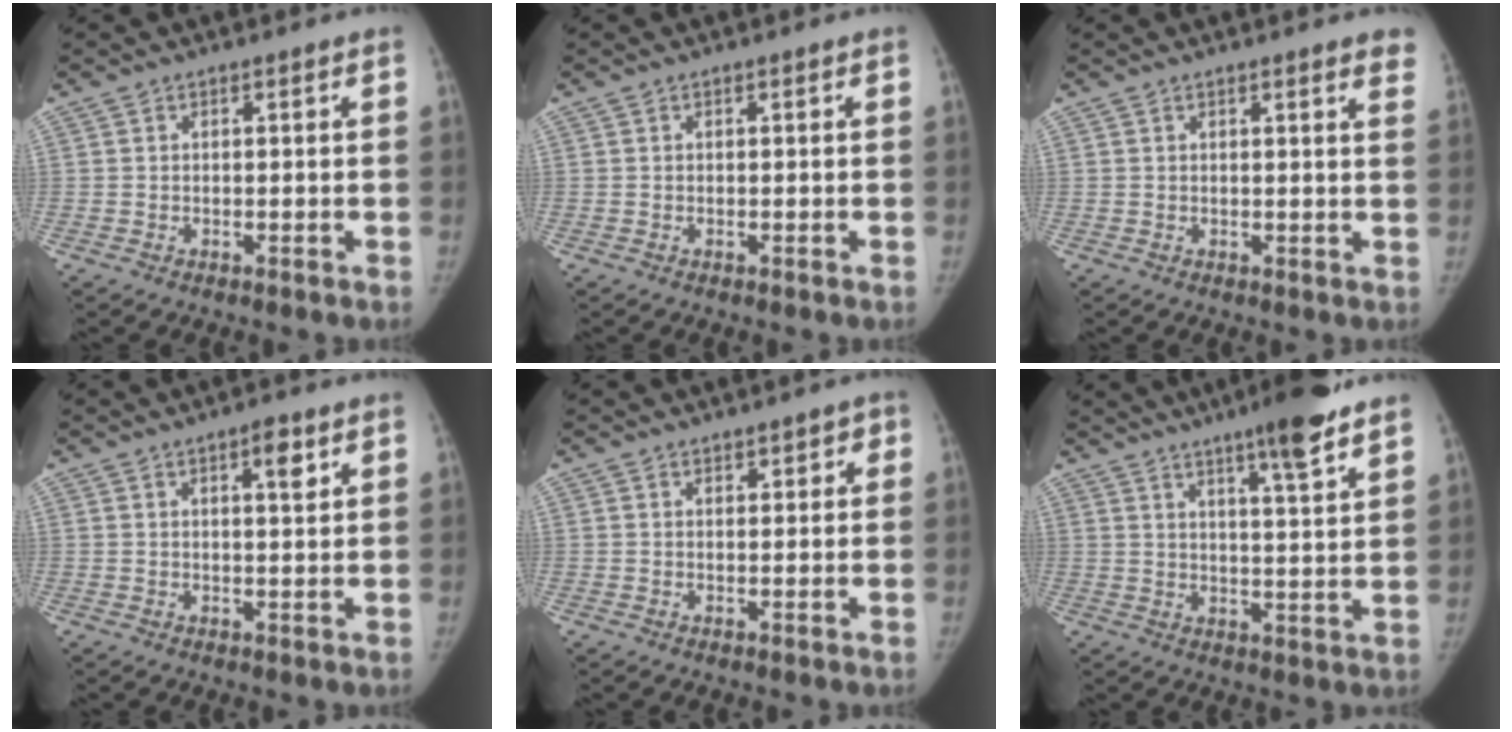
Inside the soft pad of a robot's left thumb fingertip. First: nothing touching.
{"total": 0.0}
{"total": 4.3, "force": [3.4, 0.7, 2.6], "torque": [-0.017, -0.009, 0.025]}
{"total": 3.7, "force": [1.8, 1.1, 3.1], "torque": [-0.037, -0.007, 0.025]}
{"total": 2.3, "force": [1.1, 1.4, 1.4], "torque": [0.001, -0.001, 0.013]}
{"total": 10.5, "force": [7.1, 1.1, 7.6], "torque": [-0.102, -0.035, 0.103]}